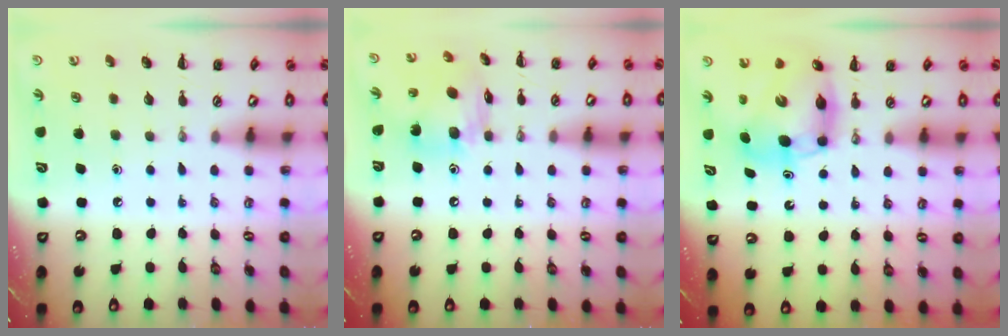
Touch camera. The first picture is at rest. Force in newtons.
{"total": 12.7, "press": 12.7, "slide": 0.9}
{"total": 7.9, "press": 7.6, "slide": 2.0}